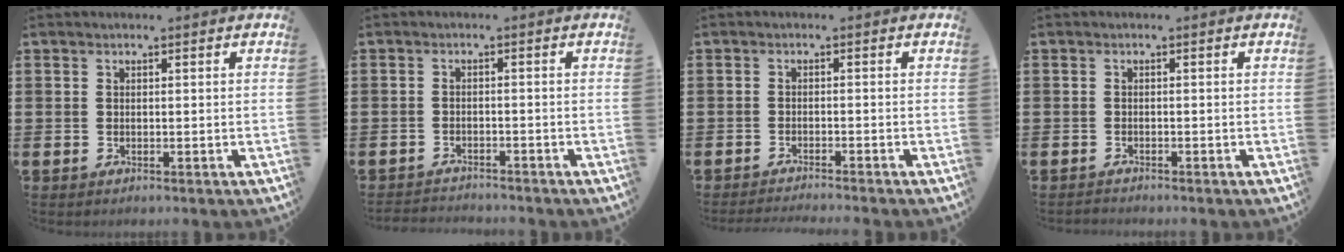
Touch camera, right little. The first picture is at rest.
{"total": 1.8, "force": [-1.8, 0.0, -0.2], "torque": [-0.002, 0.003, -0.039]}
{"total": 1.2, "force": [-1.2, -0.3, 0.1], "torque": [-0.001, 0.001, -0.024]}
{"total": 0.6, "force": [-0.6, 0.1, -0.1], "torque": [-0.001, -0.001, -0.012]}